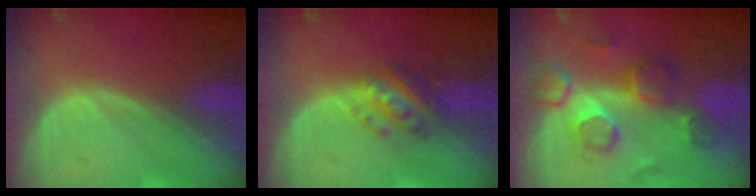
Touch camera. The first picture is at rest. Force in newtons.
{"total": 5.2, "press": 5.0, "slide": 1.5}
{"total": 8.5, "press": 8.3, "slide": 2.1}